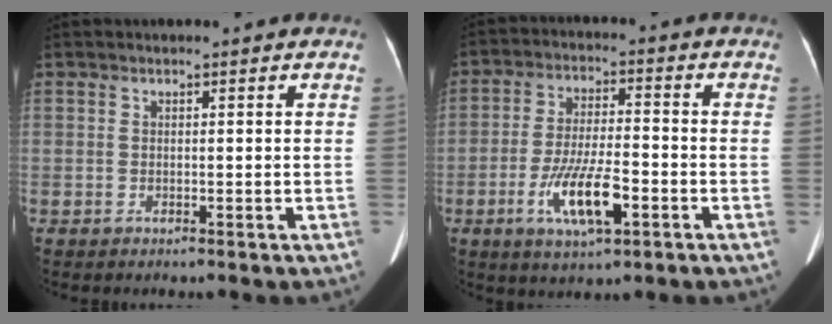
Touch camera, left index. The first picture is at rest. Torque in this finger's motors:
{"motor_torque": [1.62, 0.52, 0.38, 0.19]}